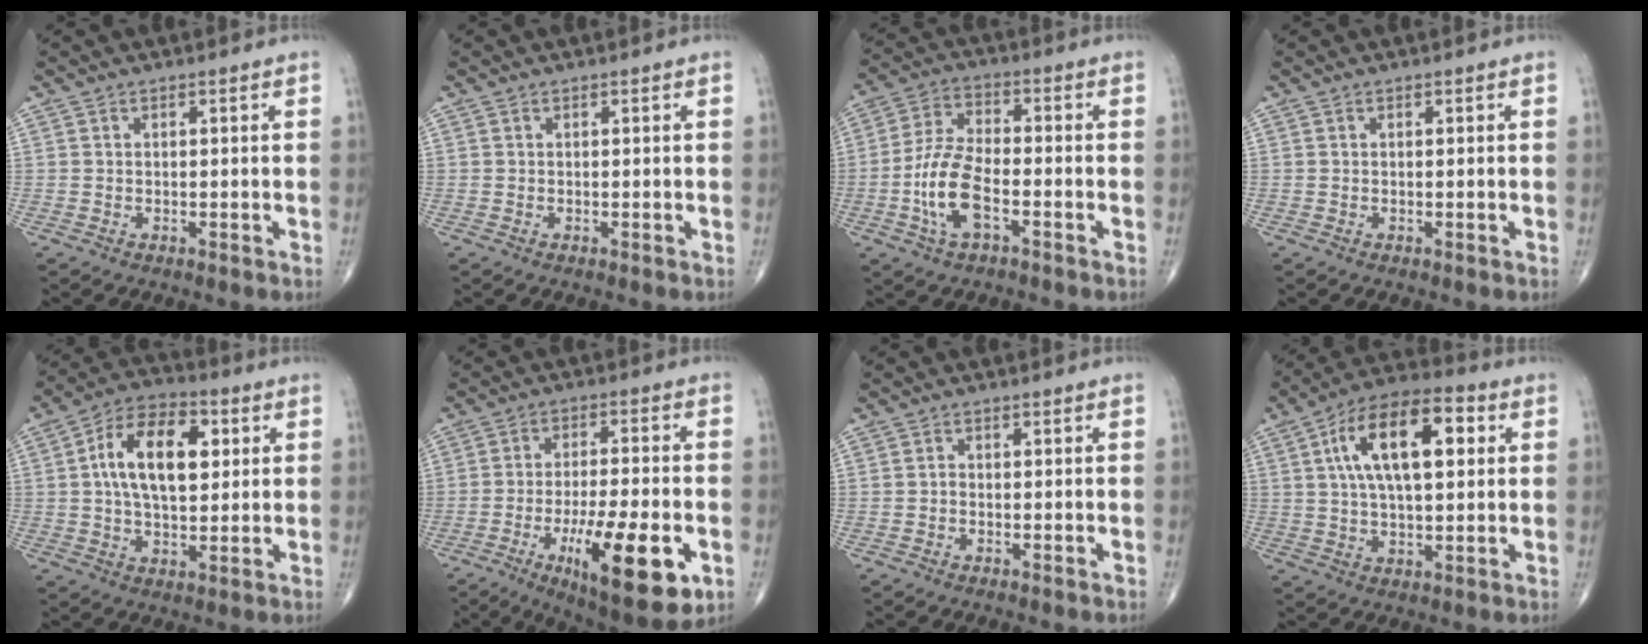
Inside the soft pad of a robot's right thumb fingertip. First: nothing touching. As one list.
[{"total": 0.0}, {"total": 10.3, "force": [-3.4, 4.5, 8.6], "torque": [-0.179, 0.024, -0.068]}, {"total": 0.0}, {"total": 15.0, "force": [2.9, 8.2, 12.3], "torque": [-0.197, 0.012, 0.044]}, {"total": 18.6, "force": [-6.5, 5.4, 16.6], "torque": [-0.256, 0.002, -0.092]}, {"total": 0.7, "force": [-0.3, 0.4, 0.5], "torque": [-0.008, 0.000, -0.010]}, {"total": 17.4, "force": [4.4, 8.1, 14.7], "torque": [-0.235, 0.016, 0.067]}]